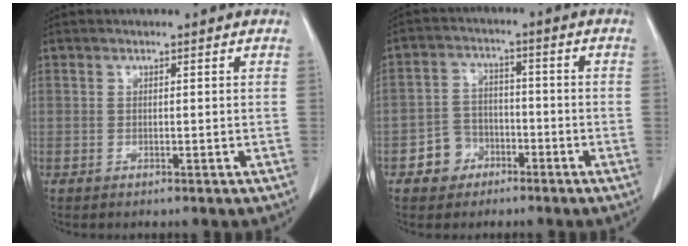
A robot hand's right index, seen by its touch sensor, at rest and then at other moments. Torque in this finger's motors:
{"motor_torque": [0.00, -0.05, -0.06, -0.07]}